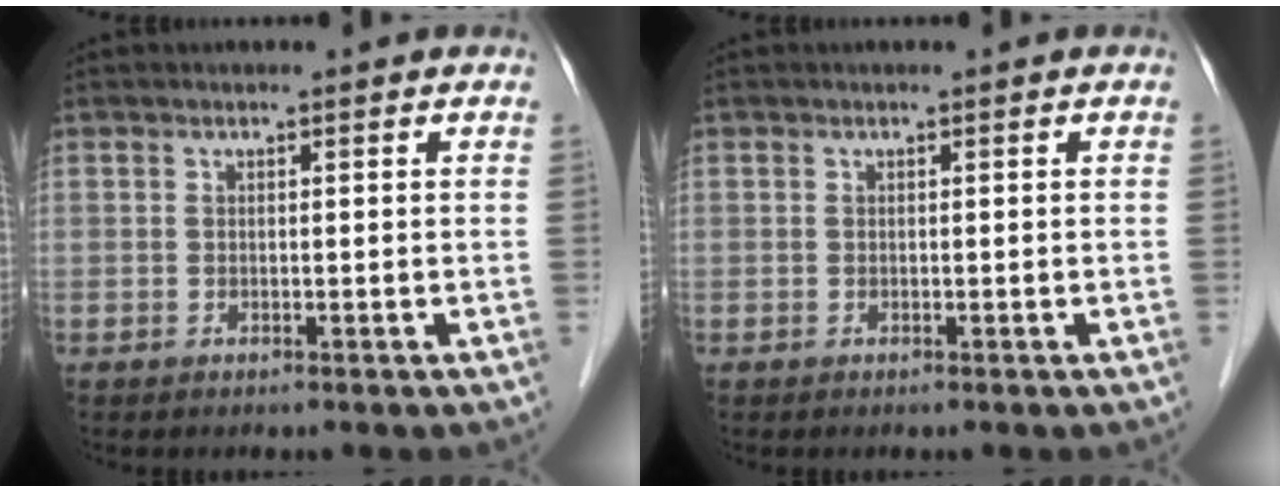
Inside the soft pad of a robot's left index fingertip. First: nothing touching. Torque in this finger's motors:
{"motor_torque": [0.01, -0.13, -0.05, 0.01]}